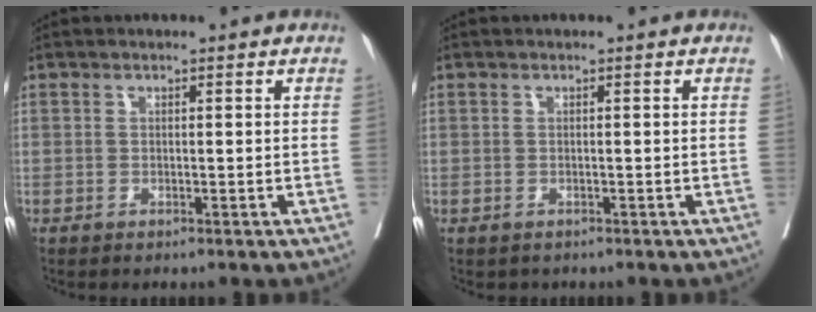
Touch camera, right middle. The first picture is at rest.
{"total": 0.5, "force": [-0.3, 0.4, 0.1], "torque": [-0.008, 0.002, -0.001]}